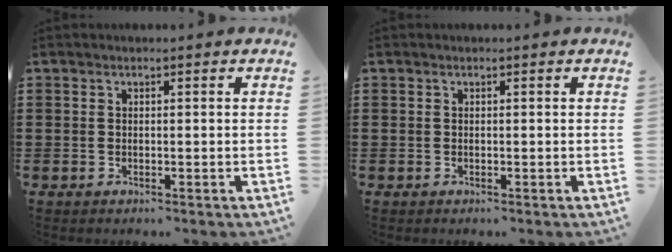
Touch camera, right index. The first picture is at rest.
{"total": 0.0}